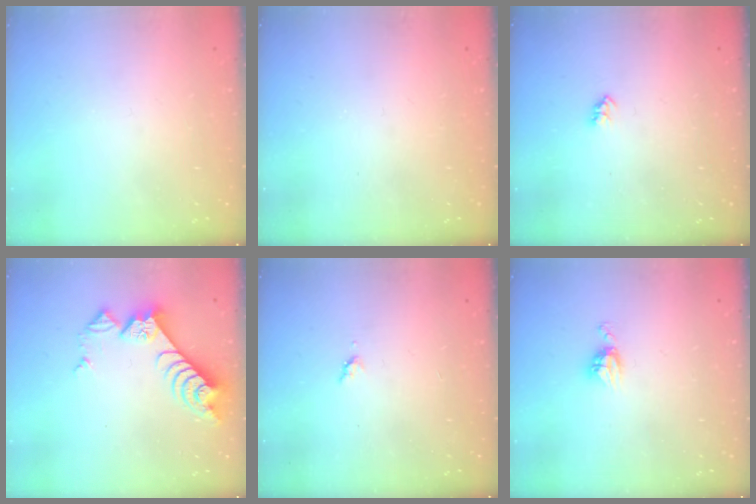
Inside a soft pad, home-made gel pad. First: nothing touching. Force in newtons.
{"total": 0.0}
{"total": 2.3, "press": 2.2, "slide": 0.4}
{"total": 9.4, "press": 9.3, "slide": 1.2}
{"total": 3.0, "press": 2.9, "slide": 0.5}
{"total": 5.4, "press": 5.4, "slide": 0.5}